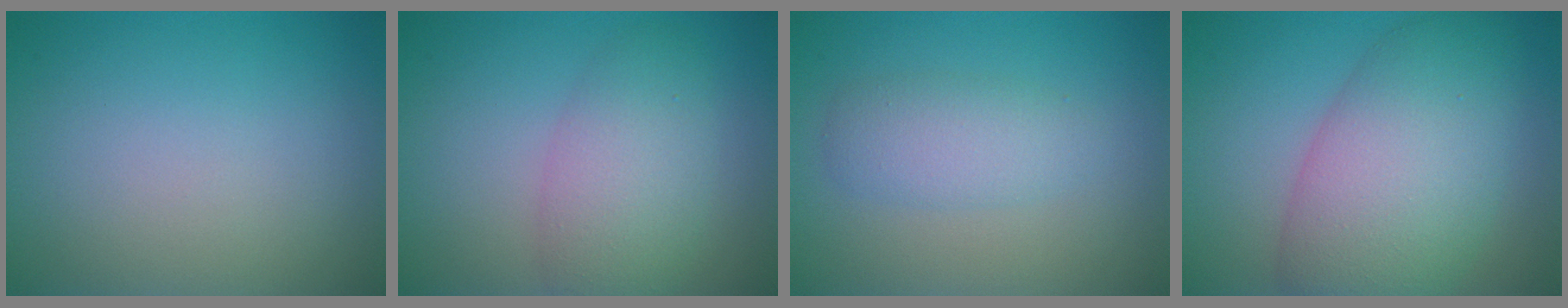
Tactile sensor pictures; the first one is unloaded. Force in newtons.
{"total": 4.7, "press": 4.7, "slide": 0.1}
{"total": 2.9, "press": 2.9, "slide": 0.1}
{"total": 9.5, "press": 9.5, "slide": 0.2}